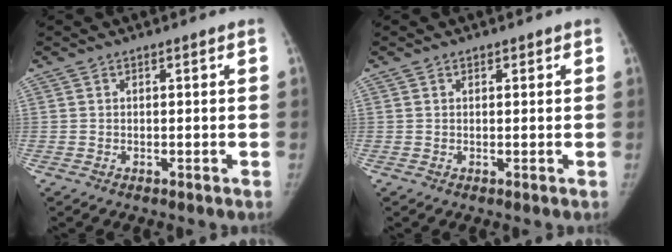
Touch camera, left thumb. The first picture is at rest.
{"total": 0.7, "force": [0.4, 0.5, 0.1], "torque": [0.006, -0.002, 0.004]}